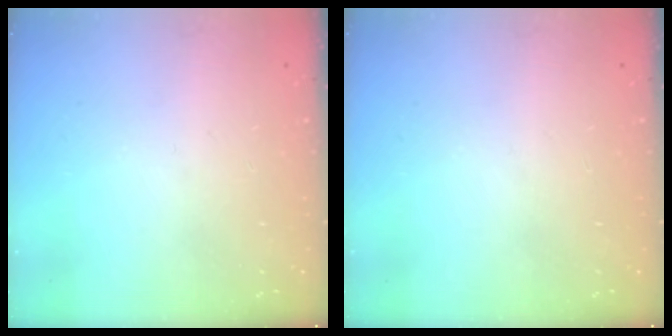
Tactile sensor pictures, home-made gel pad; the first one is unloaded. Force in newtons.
{"total": 0.0}